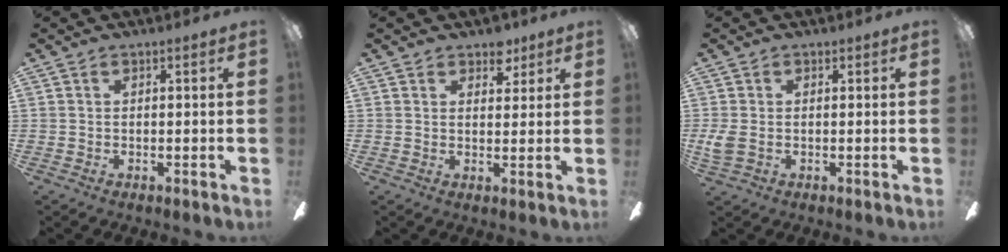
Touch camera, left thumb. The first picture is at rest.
{"total": 4.9, "force": [3.7, 2.8, 1.5], "torque": [0.002, -0.018, 0.063]}
{"total": 3.8, "force": [-0.1, 2.6, 2.7], "torque": [-0.060, -0.003, -0.007]}